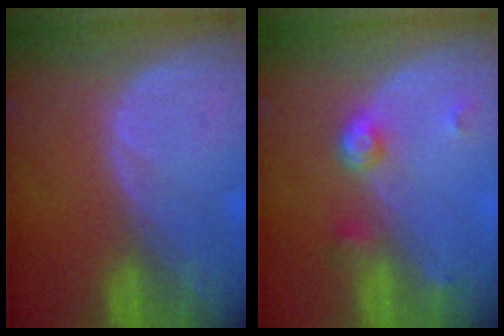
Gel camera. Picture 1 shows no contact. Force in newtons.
{"total": 3.9, "press": 3.6, "slide": 1.5}